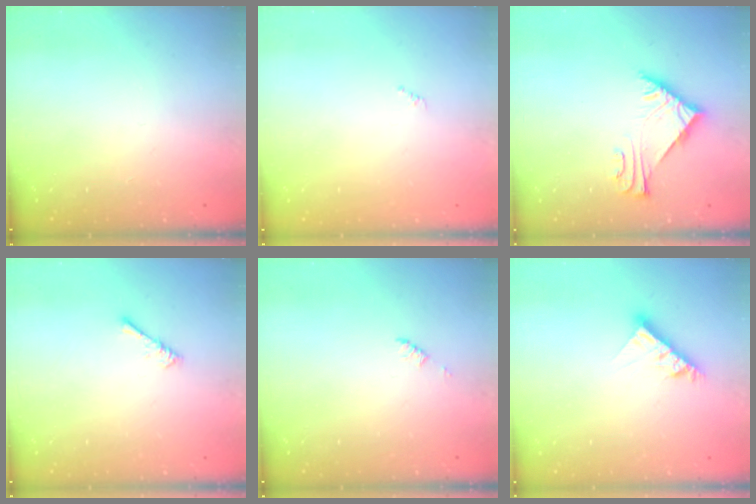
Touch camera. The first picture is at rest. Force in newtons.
{"total": 0.0}
{"total": 6.0, "press": 5.9, "slide": 1.2}
{"total": 0.8, "press": 0.8, "slide": 0.3}
{"total": 1.2, "press": 1.2, "slide": 0.2}
{"total": 7.1, "press": 7.1, "slide": 0.6}